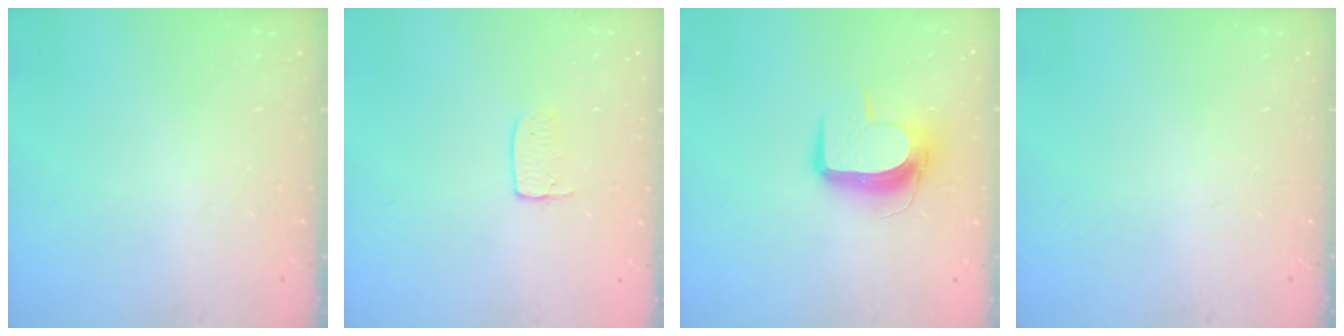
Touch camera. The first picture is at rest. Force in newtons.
{"total": 3.6, "press": 3.6, "slide": 0.2}
{"total": 11.1, "press": 11.0, "slide": 1.0}
{"total": 0.0}